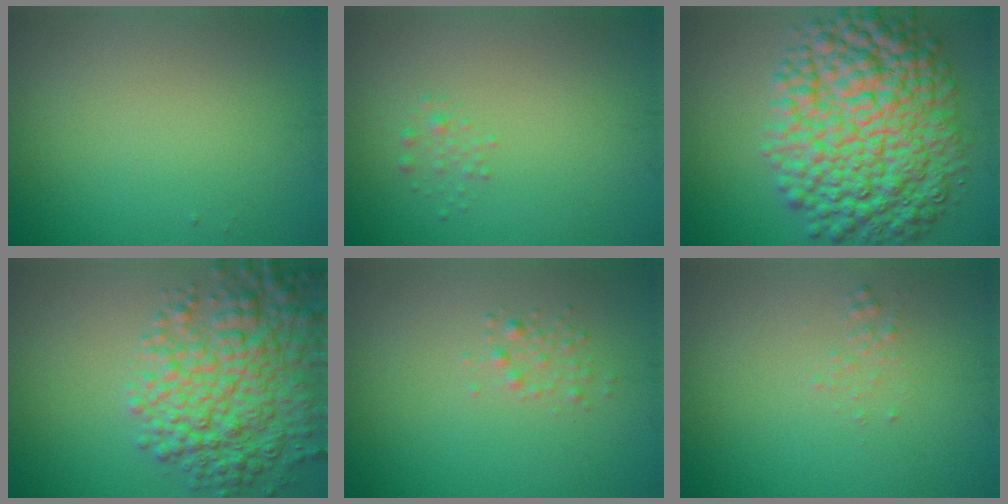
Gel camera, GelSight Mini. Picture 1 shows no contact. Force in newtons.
{"total": 0.9, "press": 0.9, "slide": 0.1}
{"total": 12.9, "press": 12.9, "slide": 0.1}
{"total": 8.1, "press": 8.1, "slide": 0.3}
{"total": 1.2, "press": 1.2, "slide": 0.0}
{"total": 0.8, "press": 0.8, "slide": 0.1}